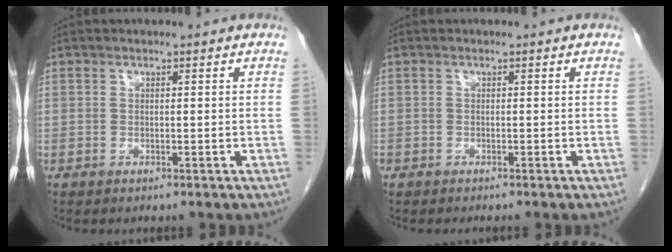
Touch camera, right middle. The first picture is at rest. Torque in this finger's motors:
{"motor_torque": [0.14, -0.08, 0.00, 0.01]}